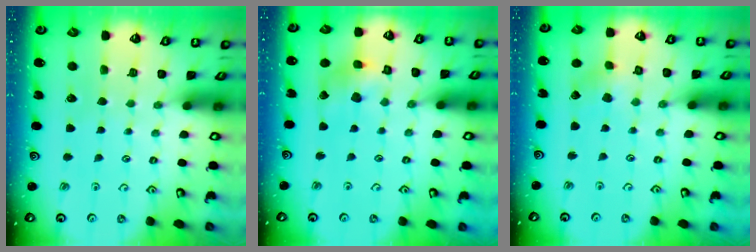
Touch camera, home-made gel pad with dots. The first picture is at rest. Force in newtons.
{"total": 8.0, "press": 8.0, "slide": 0.9}
{"total": 2.2, "press": 2.2, "slide": 0.2}